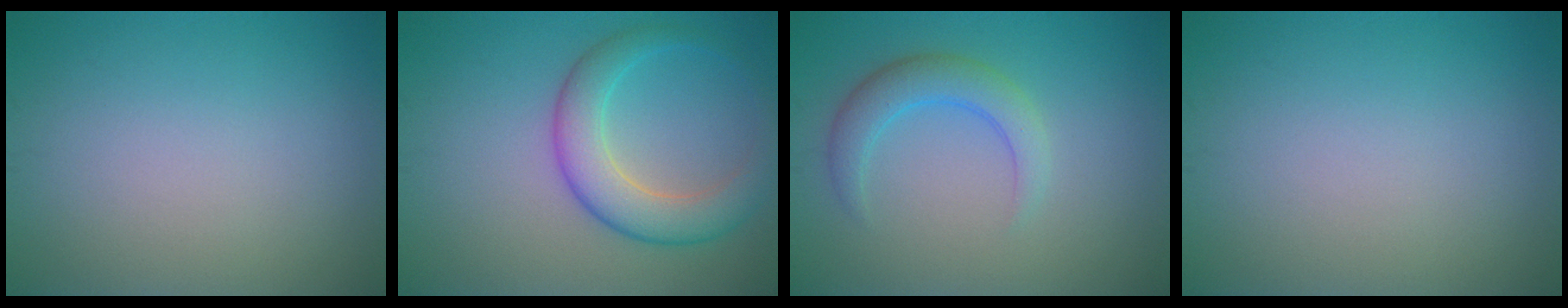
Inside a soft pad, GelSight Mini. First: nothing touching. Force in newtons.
{"total": 5.1, "press": 5.1, "slide": 0.1}
{"total": 3.2, "press": 3.2, "slide": 0.2}
{"total": 0.0}